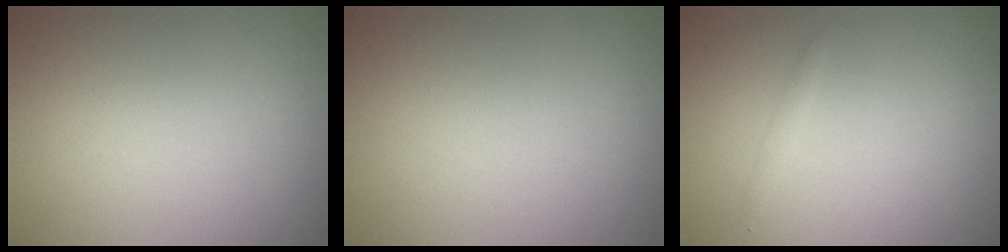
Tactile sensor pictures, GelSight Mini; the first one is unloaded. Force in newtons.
{"total": 0.0}
{"total": 0.5, "press": 0.5, "slide": 0.1}